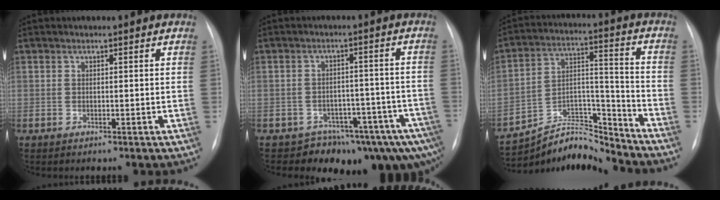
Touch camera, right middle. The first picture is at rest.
{"total": 11.1, "force": [-8.6, 5.3, 4.6], "torque": [-0.029, 0.044, -0.110]}
{"total": 10.5, "force": [-10.4, 0.9, -0.4], "torque": [0.015, 0.062, -0.188]}